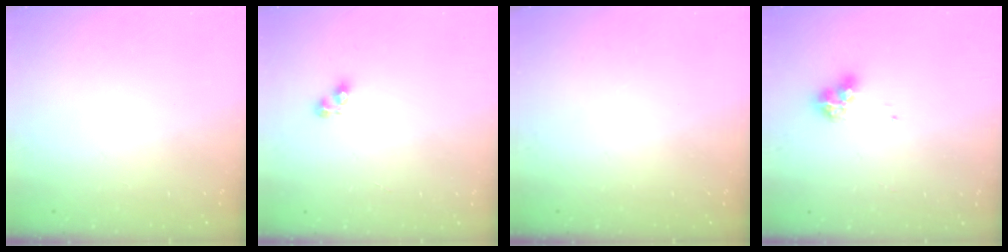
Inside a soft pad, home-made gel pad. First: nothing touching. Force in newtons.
{"total": 3.4, "press": 3.4, "slide": 0.4}
{"total": 0.0}
{"total": 7.8, "press": 7.7, "slide": 1.1}